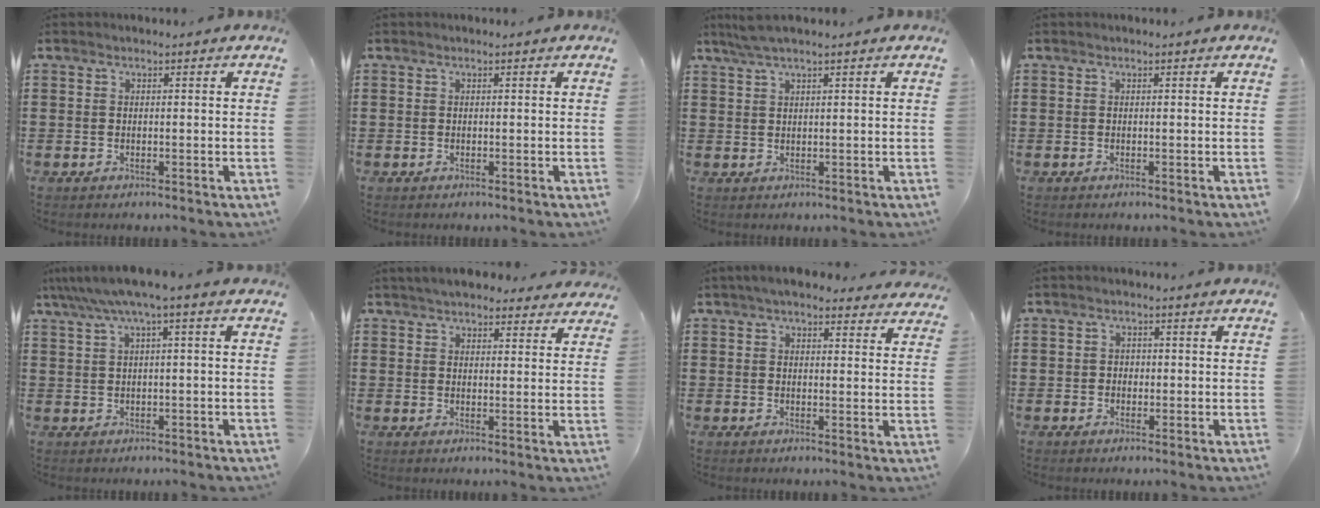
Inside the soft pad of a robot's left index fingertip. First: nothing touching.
{"total": 0.0}
{"total": 2.4, "force": [1.5, 0.0, 1.9], "torque": [-0.037, 0.001, 0.028]}
{"total": 0.0}
{"total": 3.8, "force": [1.1, -0.1, 3.6], "torque": [-0.070, -0.003, 0.015]}
{"total": 4.2, "force": [3.9, 0.9, 1.0], "torque": [-0.031, -0.007, 0.073]}
{"total": 4.4, "force": [3.9, 0.8, 1.8], "torque": [-0.045, -0.004, 0.072]}
{"total": 1.4, "force": [-0.1, 1.3, 0.4], "torque": [-0.013, 0.007, -0.004]}